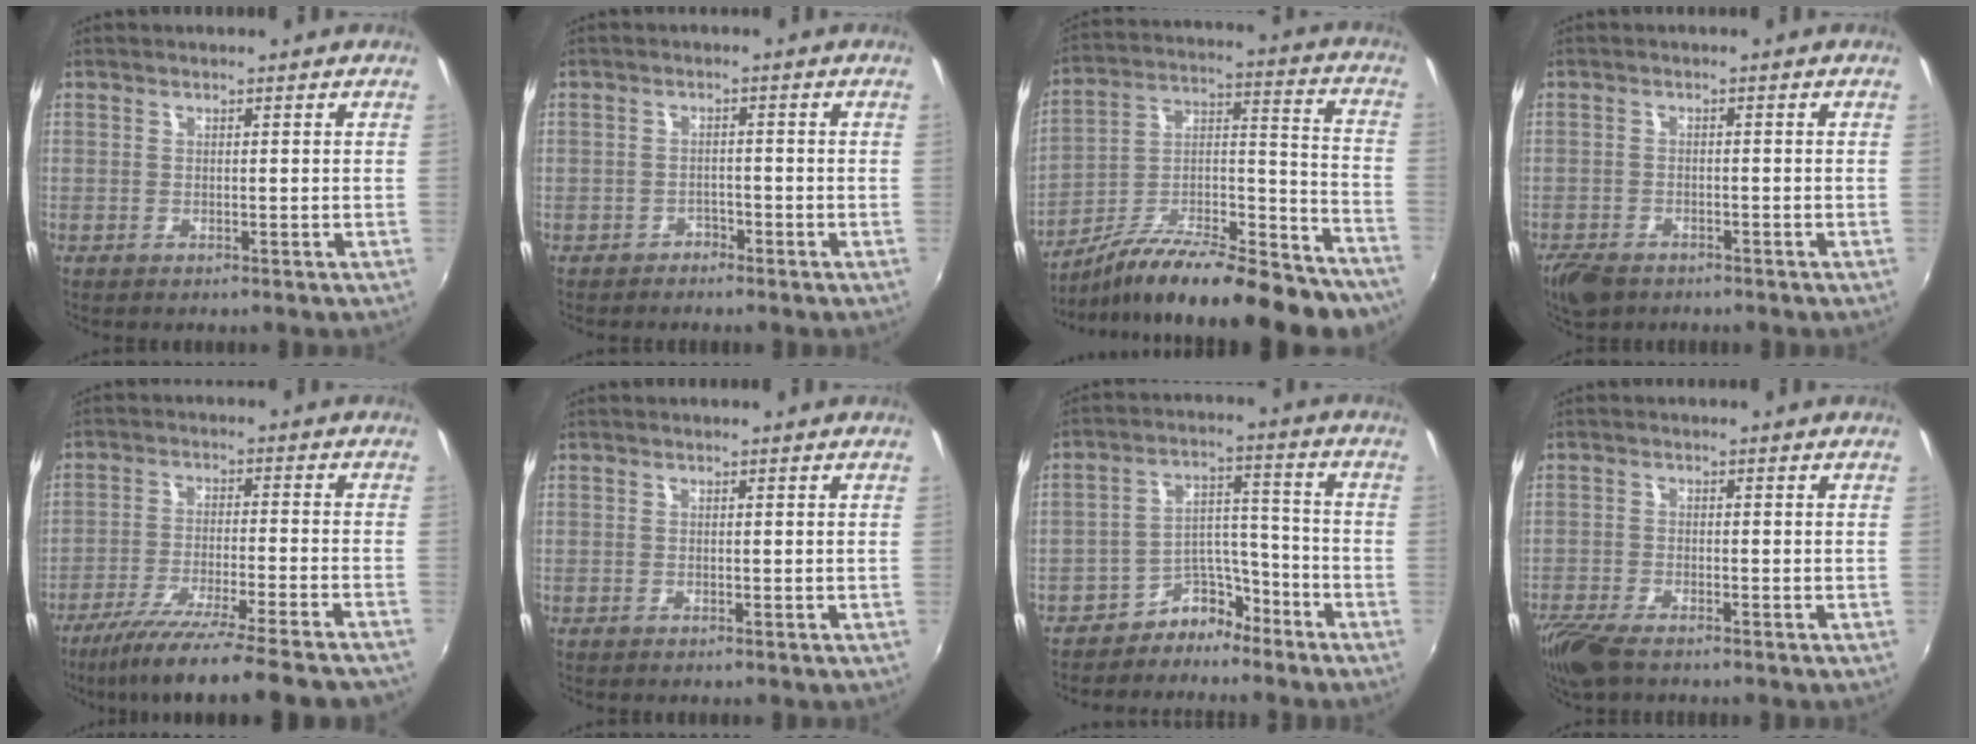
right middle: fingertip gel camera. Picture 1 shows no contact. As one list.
[{"total": 2.0, "force": [-1.6, 1.3, -0.1], "torque": [-0.001, 0.009, -0.023]}, {"total": 26.2, "force": [-20.2, 7.0, 15.1], "torque": [-0.226, 0.006, -0.298]}, {"total": 5.6, "force": [-4.2, 2.8, 2.4], "torque": [-0.069, -0.017, -0.076]}, {"total": 18.8, "force": [-16.3, -0.4, 9.5], "torque": [-0.173, -0.049, -0.246]}, {"total": 0.0}, {"total": 7.2, "force": [-5.9, 3.9, 1.1], "torque": [-0.010, 0.046, -0.094]}, {"total": 7.1, "force": [-5.5, 2.0, 4.1], "torque": [-0.109, -0.030, -0.107]}]